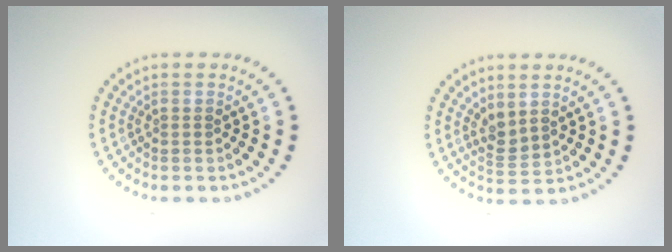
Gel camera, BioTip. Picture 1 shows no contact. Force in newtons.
{"total": 1.9, "press": 1.6, "slide": 1.1}